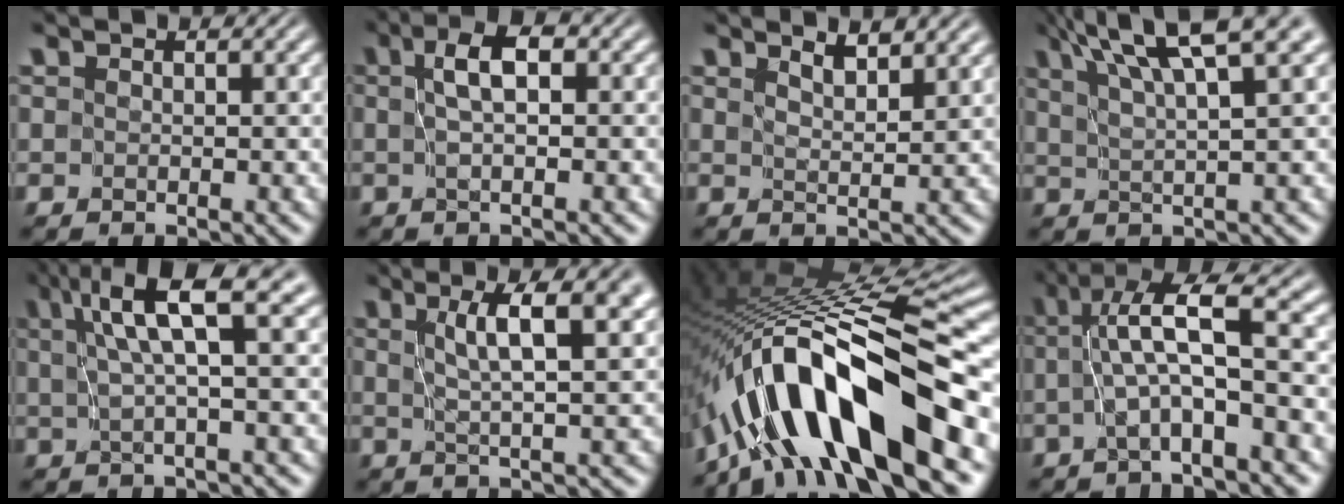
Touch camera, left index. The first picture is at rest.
{"total": 2.9, "force": [0.5, 0.4, 2.9], "torque": [-0.049, 0.010, 0.005]}
{"total": 2.4, "force": [2.1, 0.1, 1.2], "torque": [-0.013, -0.002, 0.035]}
{"total": 7.6, "force": [4.9, 0.9, 5.7], "torque": [-0.081, 0.020, 0.083]}
{"total": 5.6, "force": [2.1, 0.5, 5.2], "torque": [-0.085, 0.012, 0.037]}
{"total": 5.7, "force": [1.8, 1.0, 5.4], "torque": [-0.068, 0.003, 0.029]}
{"total": 14.3, "force": [-6.9, 4.5, 11.7], "torque": [-0.188, 0.022, -0.113]}
{"total": 5.9, "force": [0.0, 0.7, 5.9], "torque": [-0.110, 0.018, -0.006]}